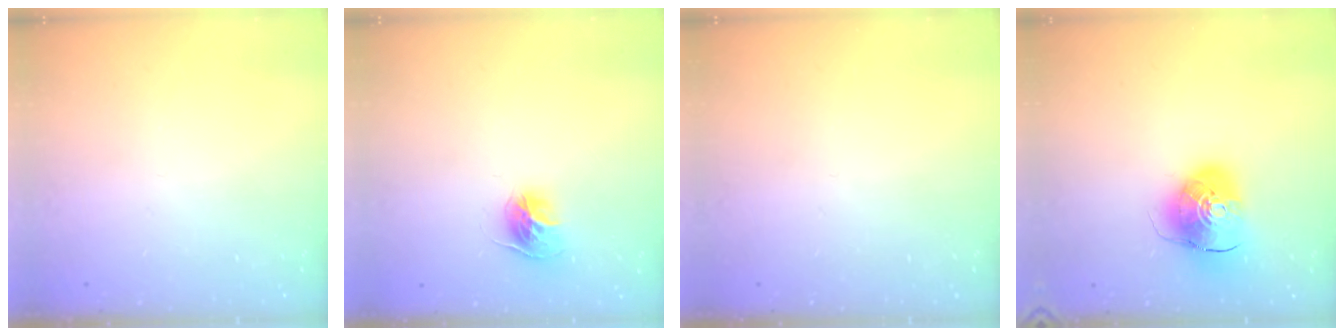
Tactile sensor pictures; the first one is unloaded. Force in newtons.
{"total": 11.1, "press": 11.1, "slide": 0.9}
{"total": 0.0}
{"total": 10.9, "press": 10.7, "slide": 1.6}